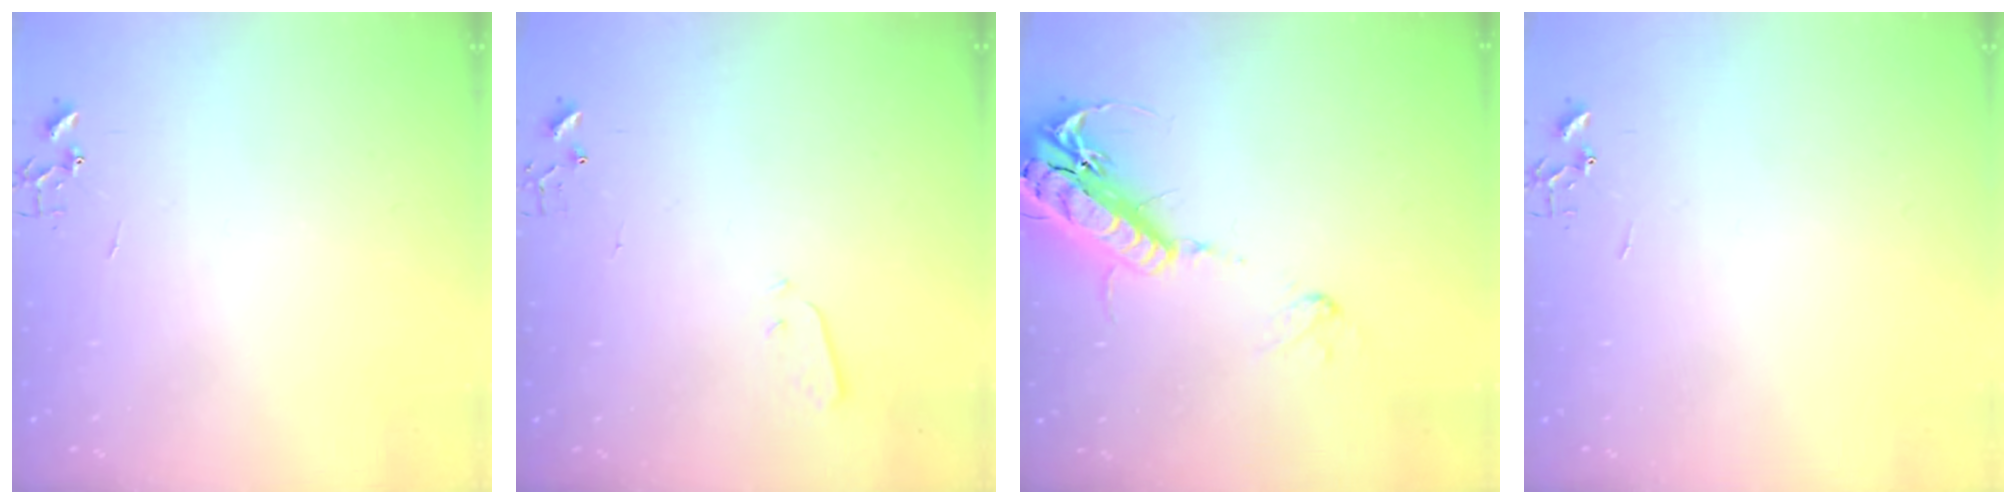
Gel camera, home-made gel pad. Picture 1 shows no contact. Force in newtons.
{"total": 3.3, "press": 3.2, "slide": 0.7}
{"total": 19.9, "press": 19.5, "slide": 3.8}
{"total": 0.0}